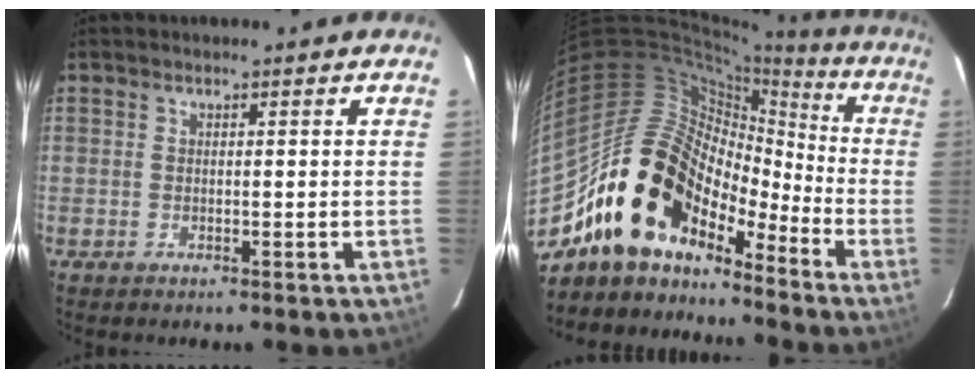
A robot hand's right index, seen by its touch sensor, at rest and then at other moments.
{"total": 19.1, "force": [-13.1, 11.3, 8.0], "torque": [-0.163, 0.023, -0.238]}